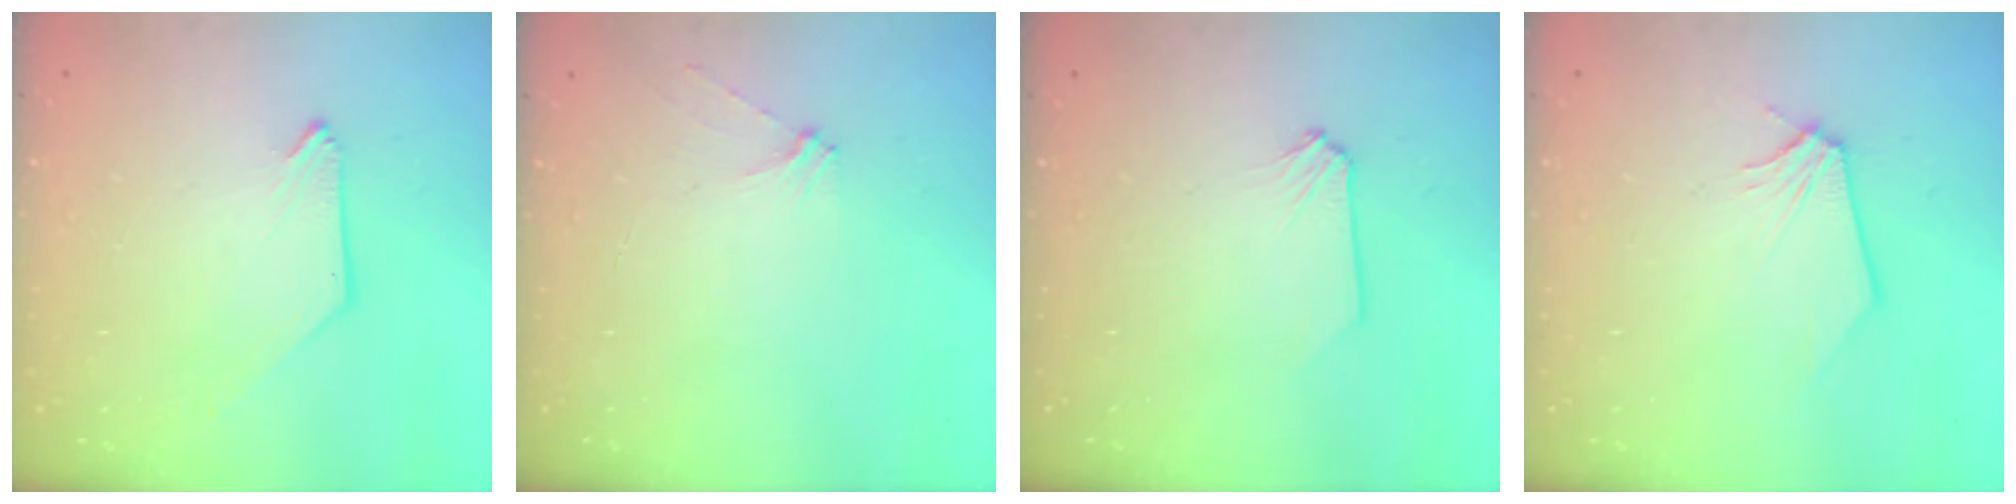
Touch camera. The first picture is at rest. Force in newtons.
{"total": 3.8, "press": 3.8, "slide": 0.4}
{"total": 0.0}
{"total": 0.0}